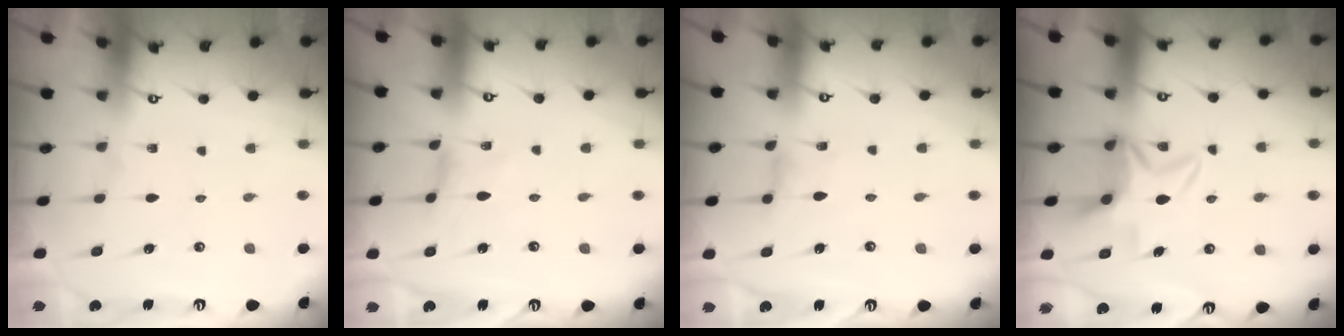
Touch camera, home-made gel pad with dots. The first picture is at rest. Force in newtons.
{"total": 0.0}
{"total": 1.0, "press": 1.0, "slide": 0.3}
{"total": 6.0, "press": 5.9, "slide": 1.5}